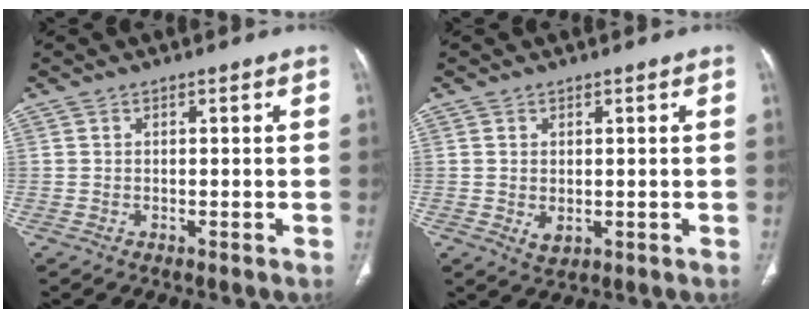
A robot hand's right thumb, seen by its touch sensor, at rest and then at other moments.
{"total": 2.4, "force": [-0.2, 1.6, 1.8], "torque": [-0.030, -0.007, 0.006]}